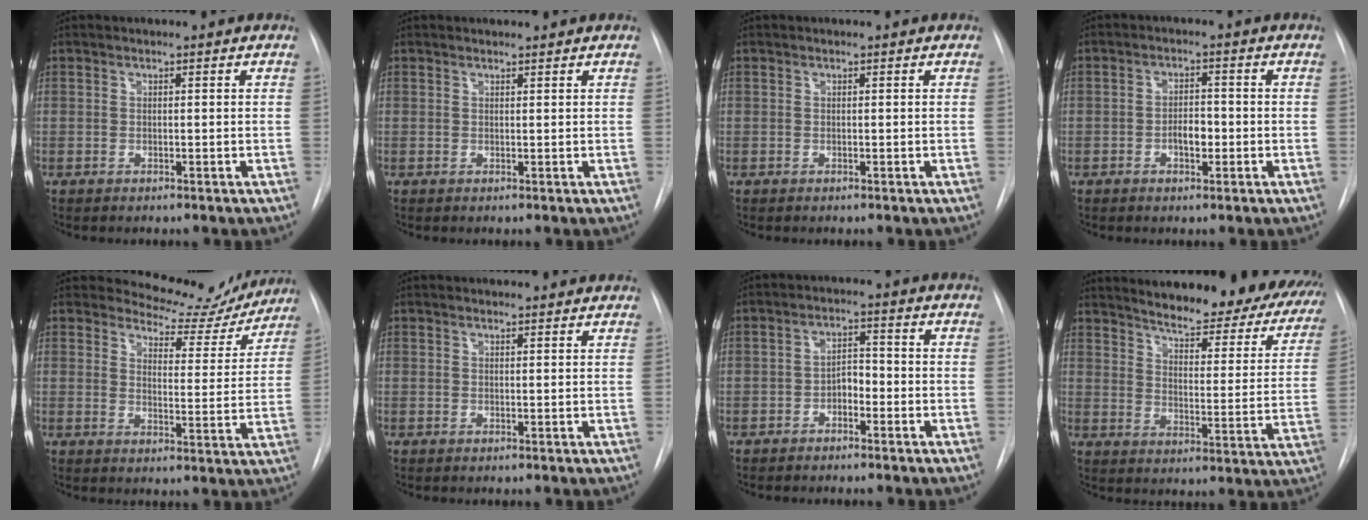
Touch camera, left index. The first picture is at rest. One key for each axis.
{"total": 1.6, "fx": 1.6, "fy": 0.3, "fz": 0.2, "tx": -0.009, "ty": 0.010, "tz": 0.023}
{"total": 0.0}
{"total": 3.1, "fx": -1.0, "fy": 1.5, "fz": 2.5, "tx": -0.040, "ty": 0.006, "tz": -0.015}
{"total": 11.3, "fx": 10.6, "fy": 3.8, "fz": 1.0, "tx": 0.002, "ty": -0.024, "tz": 0.120}
{"total": 4.3, "fx": 4.2, "fy": 0.7, "fz": 0.7, "tx": -0.012, "ty": 0.016, "tz": 0.044}
{"total": 2.8, "fx": -1.4, "fy": 1.5, "fz": 1.9, "tx": -0.025, "ty": 0.009, "tz": -0.028}
{"total": 26.1, "fx": 22.9, "fy": 5.8, "fz": 11.1, "tx": -0.150, "ty": -0.071, "tz": 0.269}